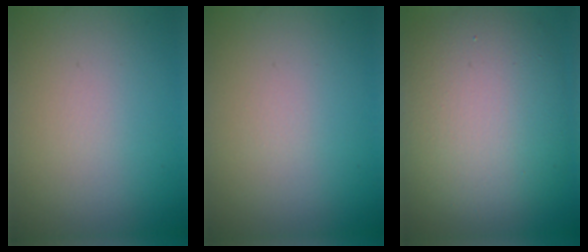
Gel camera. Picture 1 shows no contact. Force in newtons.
{"total": 0.0}
{"total": 11.8, "press": 11.7, "slide": 1.0}